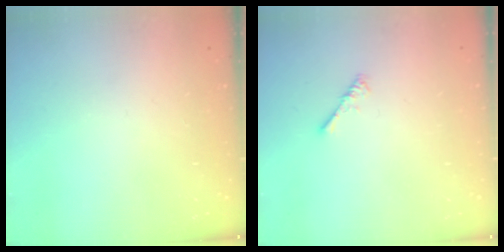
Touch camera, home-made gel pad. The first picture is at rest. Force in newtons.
{"total": 0.9, "press": 0.9, "slide": 0.3}